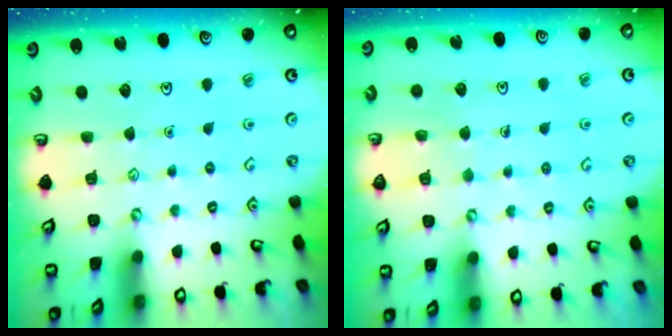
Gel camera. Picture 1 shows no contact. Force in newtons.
{"total": 4.8, "press": 4.8, "slide": 0.4}